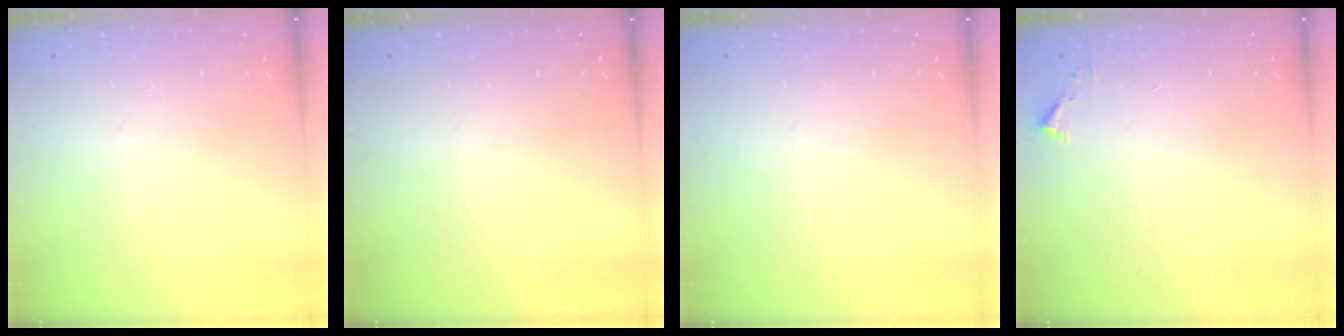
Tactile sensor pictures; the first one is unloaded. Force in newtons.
{"total": 0.0}
{"total": 0.0}
{"total": 2.3, "press": 2.3, "slide": 0.2}